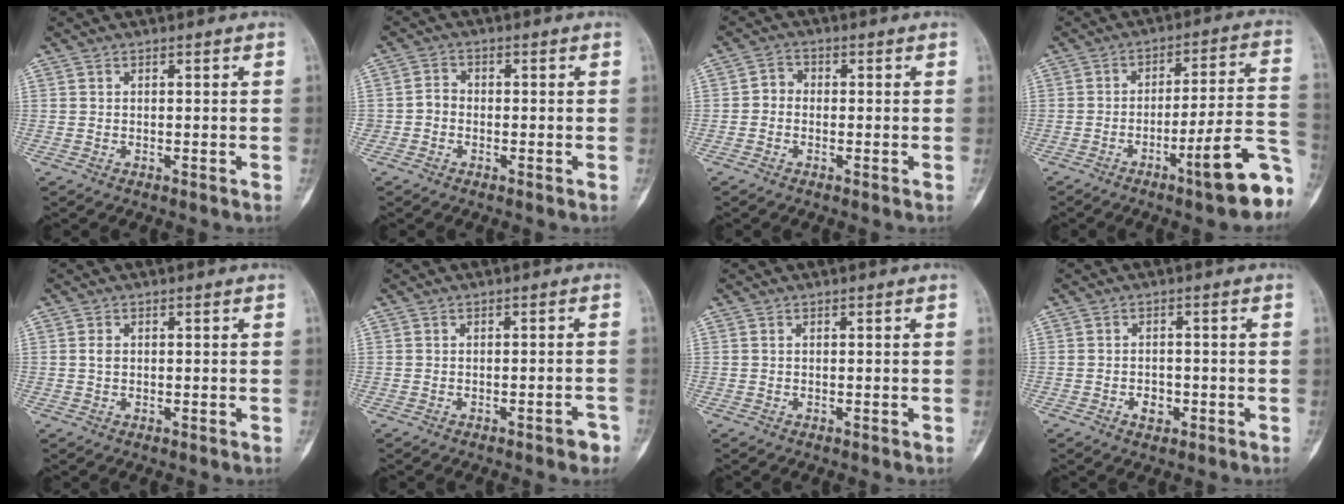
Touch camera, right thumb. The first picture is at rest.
{"total": 2.4, "force": [-0.8, 2.1, 1.0], "torque": [-0.004, 0.010, -0.021]}
{"total": 2.4, "force": [-0.6, 2.1, 1.2], "torque": [-0.007, 0.008, -0.022]}
{"total": 15.2, "force": [-7.3, 2.5, 13.1], "torque": [-0.155, 0.052, -0.100]}
{"total": 1.2, "force": [0.1, 0.9, 0.8], "torque": [-0.013, 0.001, 0.002]}
{"total": 2.4, "force": [-1.6, 0.8, 1.6], "torque": [-0.016, 0.015, -0.020]}
{"total": 0.0}
{"total": 2.8, "force": [-1.1, 2.0, 1.6], "torque": [-0.014, 0.007, -0.015]}